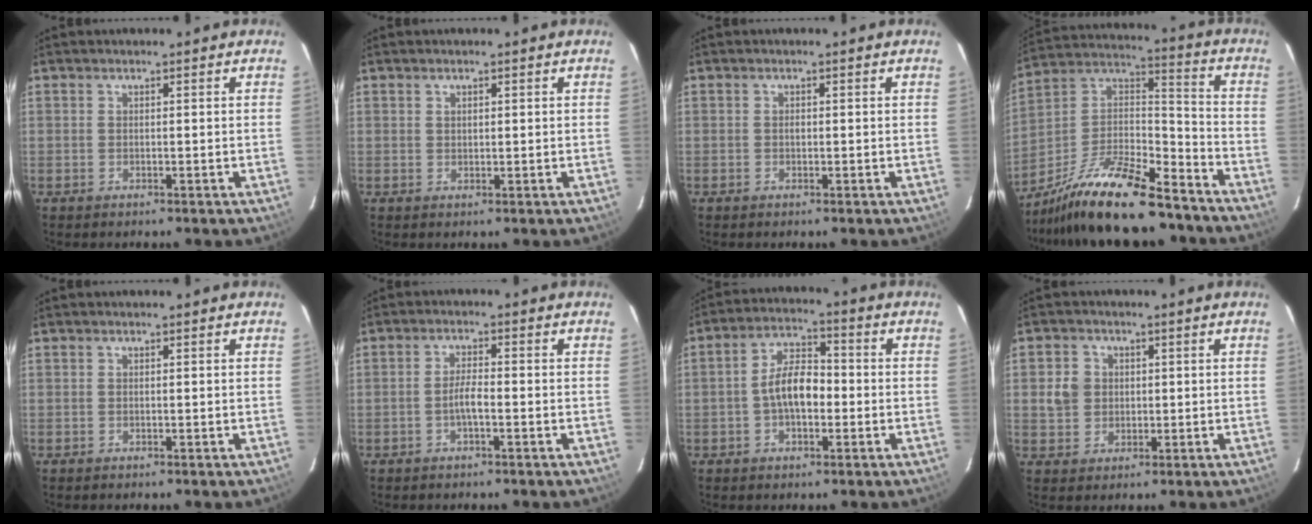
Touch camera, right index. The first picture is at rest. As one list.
[{"total": 0.9, "force": [0.5, 0.6, 0.4], "torque": [-0.004, 0.003, 0.010]}, {"total": 0.6, "force": [-0.1, 0.4, 0.3], "torque": [-0.005, 0.003, -0.002]}, {"total": 22.5, "force": [-17.3, 6.2, 13.0], "torque": [-0.255, -0.004, -0.286]}, {"total": 0.0}, {"total": 2.8, "force": [-1.2, 0.6, 2.5], "torque": [-0.050, 0.002, -0.021]}, {"total": 7.7, "force": [-1.4, 4.0, 6.4], "torque": [-0.122, 0.019, -0.022]}, {"total": 4.8, "force": [0.4, 4.6, 1.5], "torque": [-0.029, 0.018, 0.010]}]